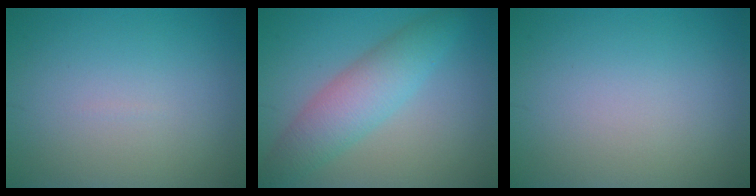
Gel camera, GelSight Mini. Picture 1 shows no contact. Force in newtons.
{"total": 5.0, "press": 5.0, "slide": 0.0}
{"total": 0.0}